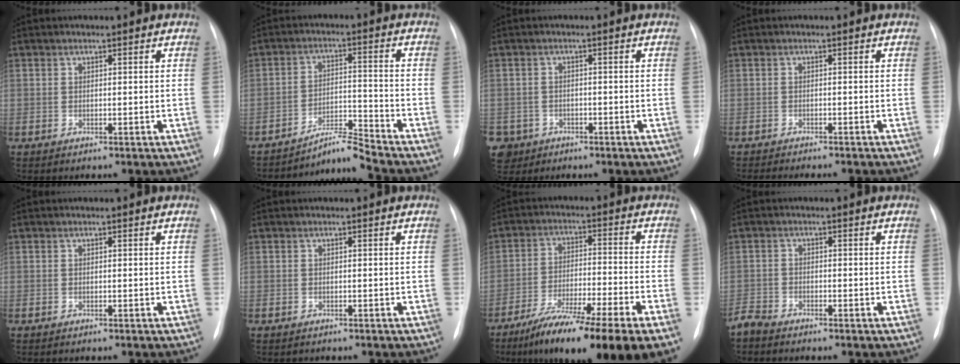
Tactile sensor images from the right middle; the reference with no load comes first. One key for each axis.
{"total": 5.4, "fx": -5.1, "fy": -1.7, "fz": 0.3, "tx": -0.013, "ty": -0.001, "tz": -0.086}
{"total": 5.6, "fx": -2.8, "fy": 4.9, "fz": 0.4, "tx": -0.018, "ty": 0.007, "tz": -0.042}
{"total": 8.2, "fx": -7.3, "fy": 1.1, "fz": 3.6, "tx": -0.039, "ty": -0.008, "tz": -0.097}
{"total": 0.0}
{"total": 0.0}
{"total": 19.2, "fx": -12.9, "fy": 0.7, "fz": 14.2, "tx": -0.186, "ty": -0.033, "tz": -0.209}
{"total": 2.0, "fx": -1.9, "fy": 0.3, "fz": 0.2, "tx": -0.004, "ty": -0.005, "tz": -0.038}